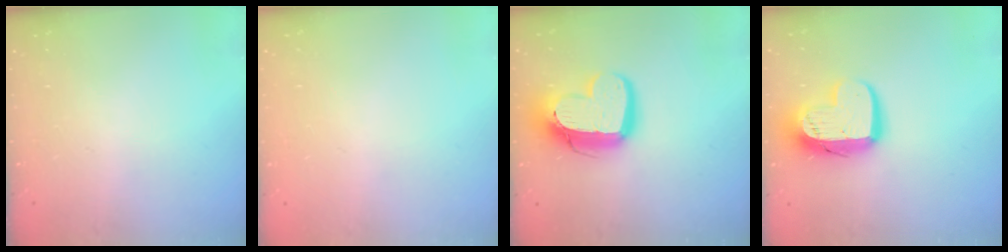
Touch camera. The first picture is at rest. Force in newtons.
{"total": 0.0}
{"total": 18.9, "press": 18.8, "slide": 1.6}
{"total": 14.4, "press": 14.3, "slide": 1.4}